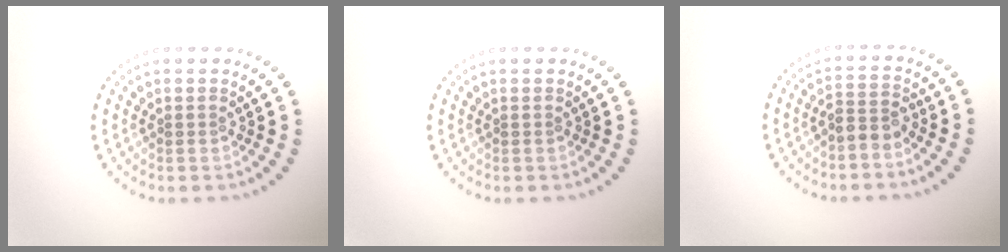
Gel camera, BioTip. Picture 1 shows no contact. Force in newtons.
{"total": 0.0}
{"total": 2.0, "press": 1.7, "slide": 1.2}